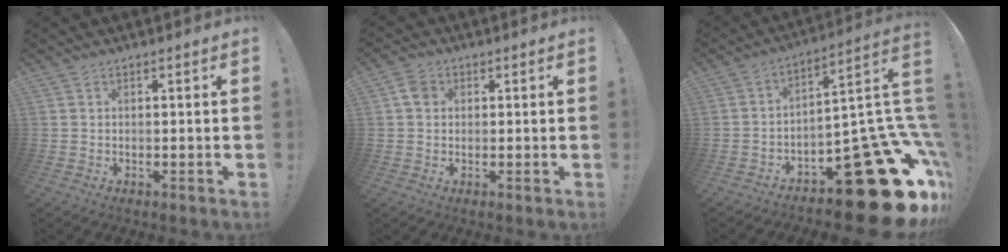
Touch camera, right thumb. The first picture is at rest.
{"total": 4.3, "force": [0.9, 3.5, 2.3], "torque": [-0.033, 0.007, 0.019]}
{"total": 26.1, "force": [-14.1, 9.2, 19.9], "torque": [-0.178, 0.054, -0.214]}